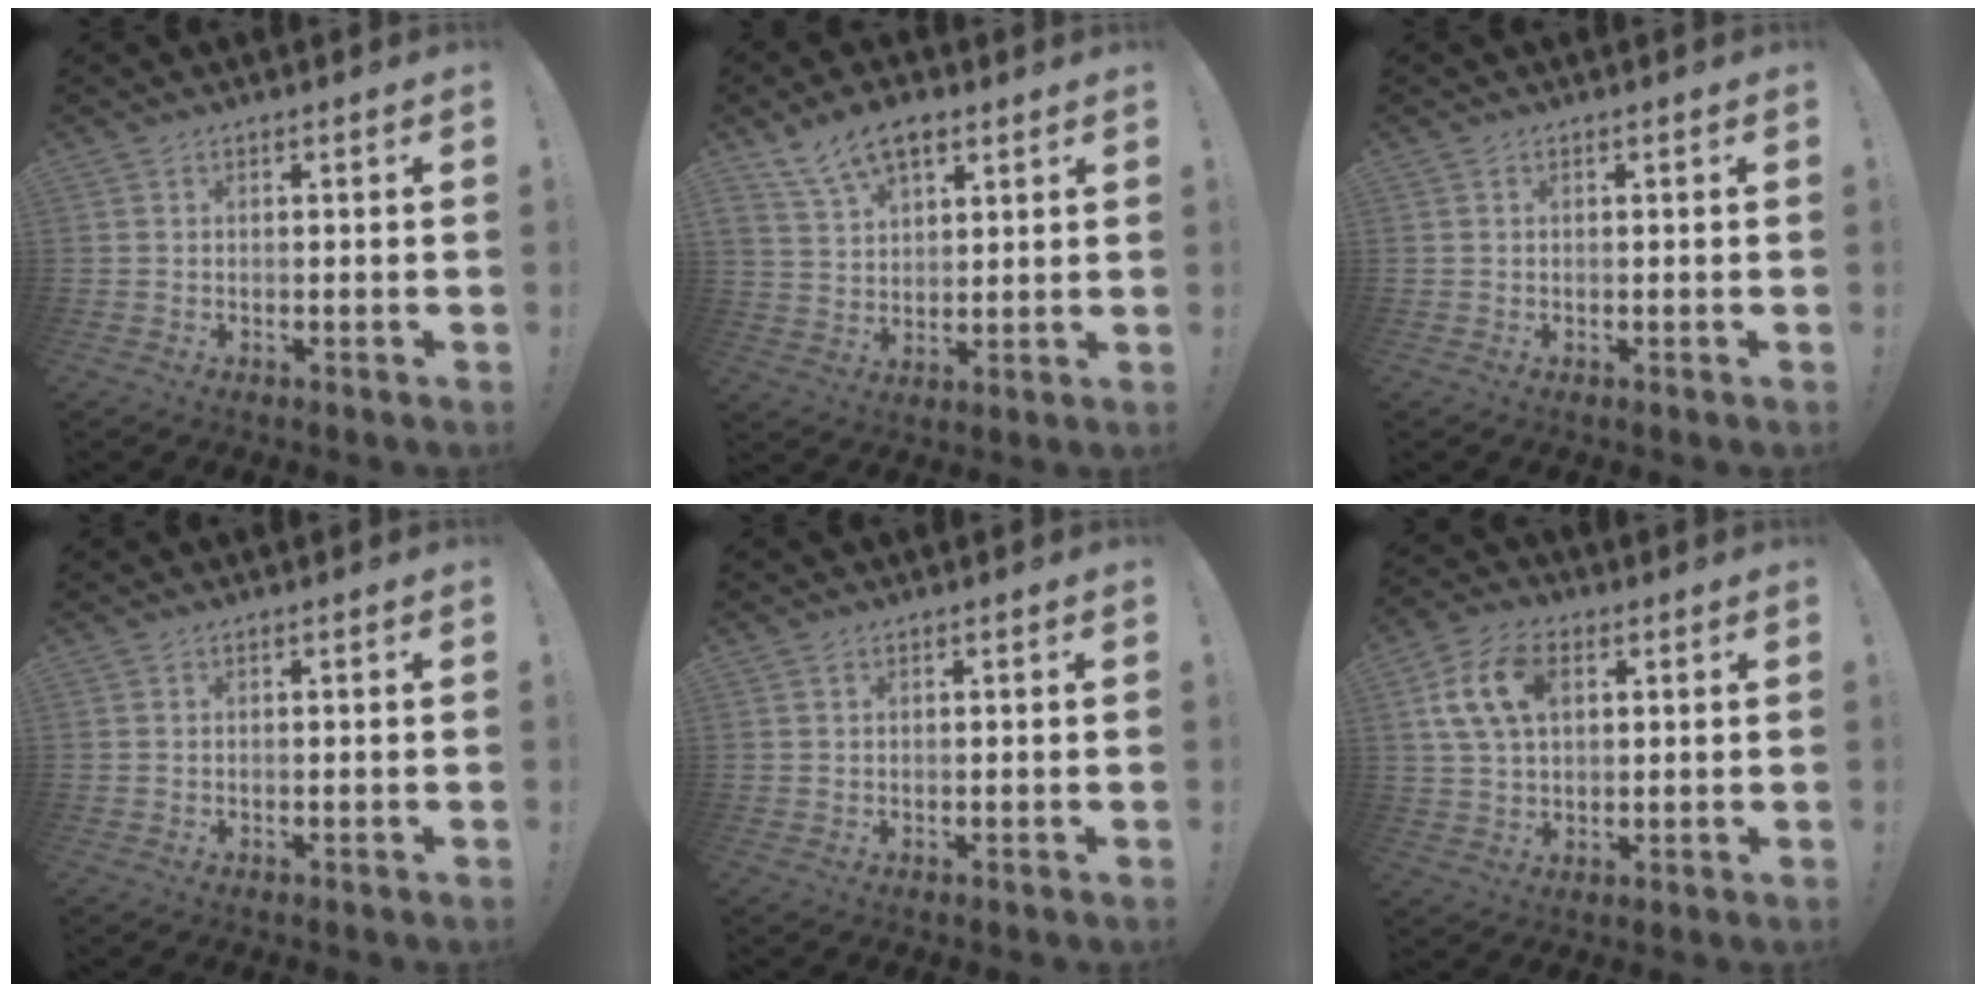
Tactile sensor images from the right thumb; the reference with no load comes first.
{"total": 10.2, "force": [6.7, 5.7, 5.3], "torque": [-0.094, -0.027, 0.130]}
{"total": 0.0}
{"total": 0.0}
{"total": 0.6, "force": [0.4, 0.4, 0.2], "torque": [0.003, -0.002, 0.007]}
{"total": 13.0, "force": [3.8, 8.4, 9.2], "torque": [-0.181, 0.008, 0.075]}